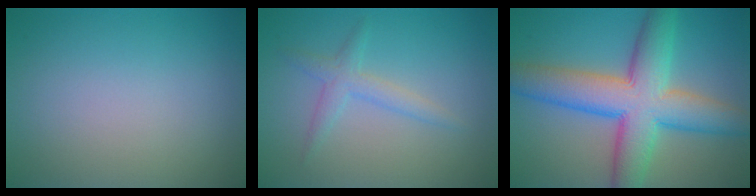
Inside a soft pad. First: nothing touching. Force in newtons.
{"total": 1.9, "press": 1.9, "slide": 0.1}
{"total": 9.8, "press": 9.8, "slide": 0.3}